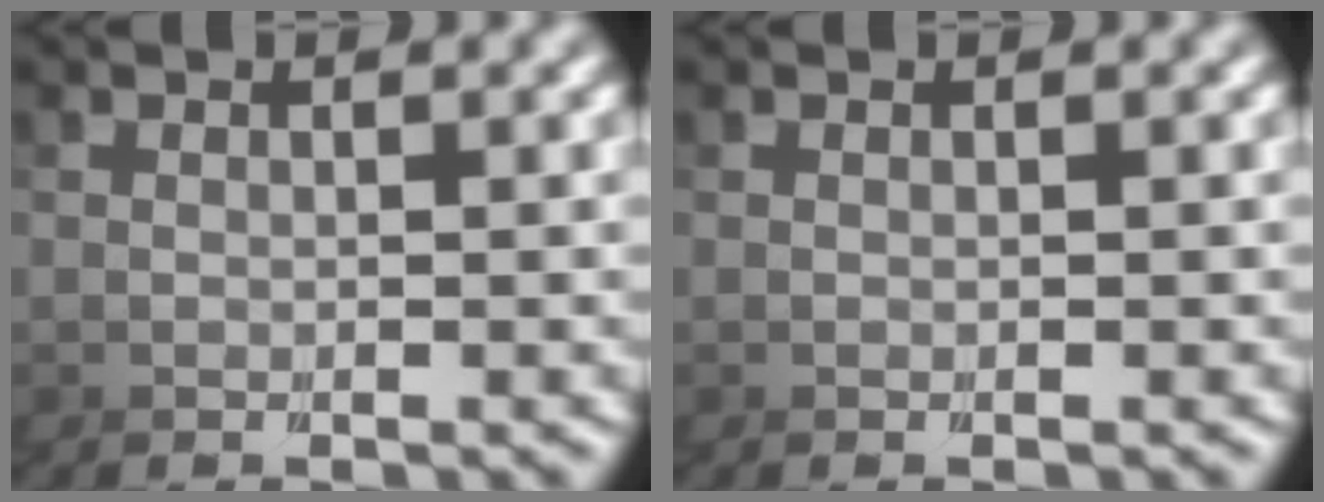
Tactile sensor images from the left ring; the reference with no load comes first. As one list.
[{"total": 0.0}]